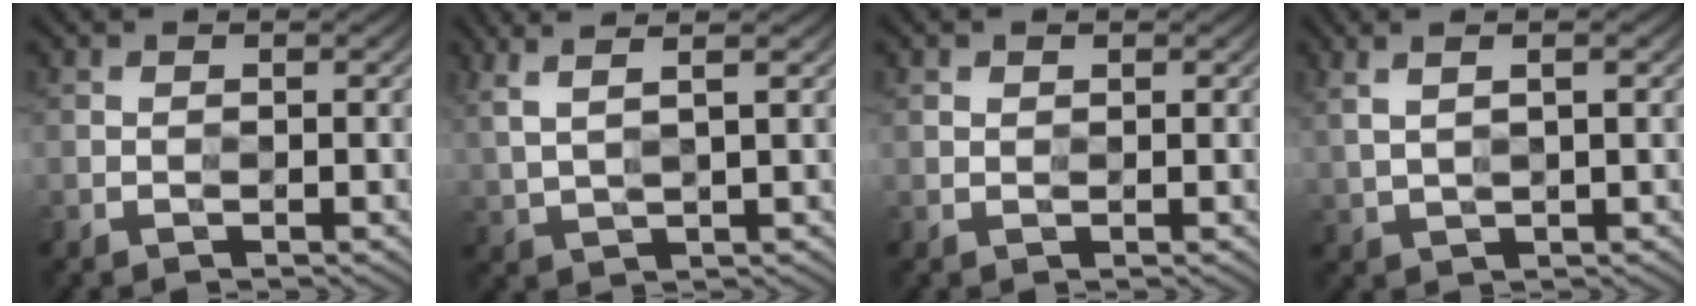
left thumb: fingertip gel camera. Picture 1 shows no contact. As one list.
[{"total": 5.2, "force": [3.0, 1.2, 4.1], "torque": [-0.082, 0.014, 0.048]}, {"total": 0.8, "force": [0.5, 0.5, 0.2], "torque": [-0.006, -0.002, 0.011]}, {"total": 4.6, "force": [2.2, 1.3, 3.8], "torque": [-0.070, 0.007, 0.031]}]